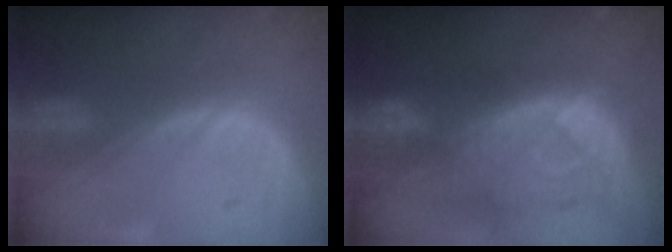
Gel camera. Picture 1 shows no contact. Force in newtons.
{"total": 10.7, "press": 9.5, "slide": 4.9}